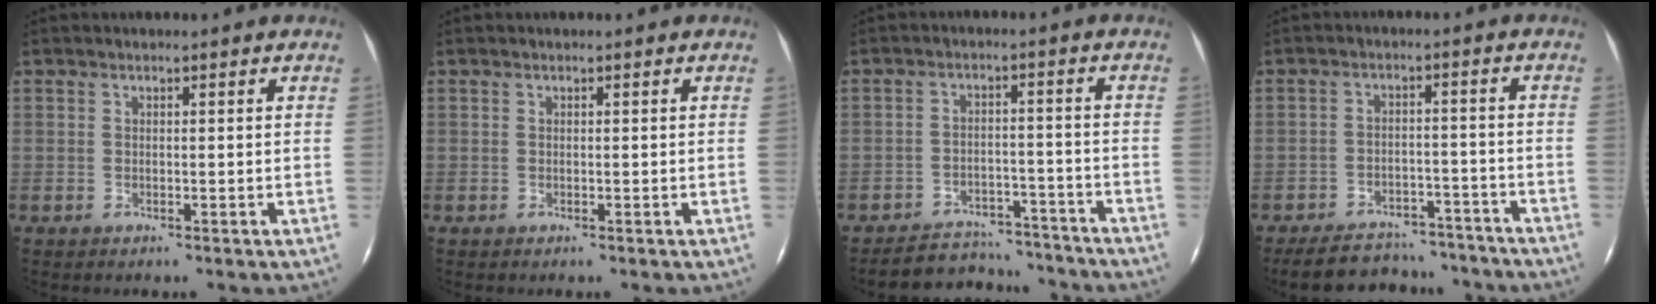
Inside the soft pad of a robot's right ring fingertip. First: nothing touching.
{"total": 0.0}
{"total": 14.8, "force": [-13.4, 5.1, 3.8], "torque": [-0.094, 0.032, -0.171]}
{"total": 17.3, "force": [-15.2, 6.3, 5.6], "torque": [-0.128, 0.034, -0.189]}